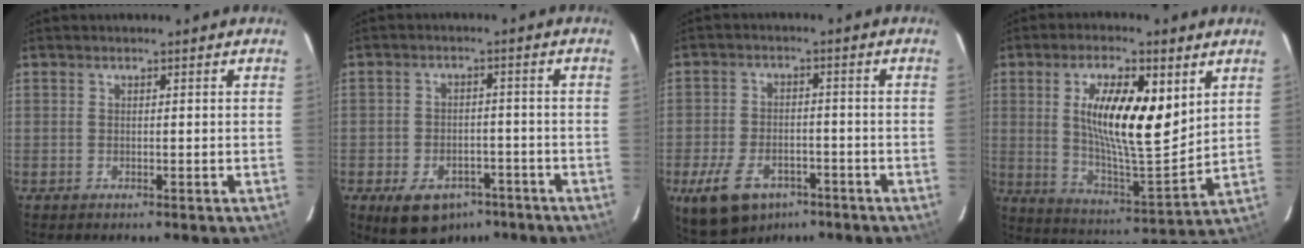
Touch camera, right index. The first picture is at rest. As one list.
[{"total": 11.6, "force": [-7.0, 7.6, 5.3], "torque": [-0.117, 0.009, -0.087]}, {"total": 12.4, "force": [-7.4, 7.4, 6.6], "torque": [-0.157, -0.009, -0.116]}, {"total": 16.3, "force": [5.3, 4.9, 14.6], "torque": [-0.251, -0.003, 0.093]}]